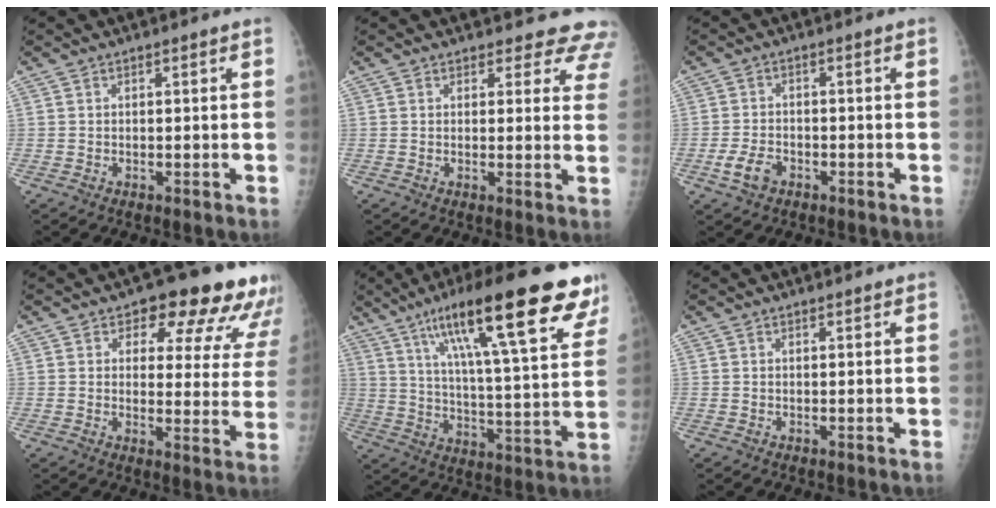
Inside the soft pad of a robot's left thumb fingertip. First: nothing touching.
{"total": 8.3, "force": [7.5, 3.5, 0.8], "torque": [0.048, -0.034, 0.055]}
{"total": 4.3, "force": [-2.2, 2.7, 2.5], "torque": [-0.048, 0.012, -0.038]}
{"total": 16.1, "force": [12.3, 7.2, 7.6], "torque": [-0.028, -0.062, 0.128]}
{"total": 26.7, "force": [15.6, 5.6, 20.9], "torque": [-0.300, -0.030, 0.241]}
{"total": 0.8, "force": [0.7, 0.2, 0.3], "torque": [-0.004, -0.002, 0.012]}